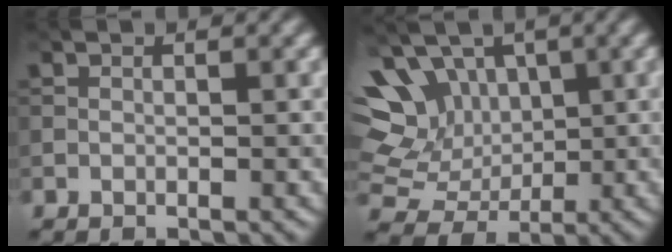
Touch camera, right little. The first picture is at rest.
{"total": 10.0, "force": [2.8, 8.3, 4.8], "torque": [-0.111, 0.028, 0.028]}